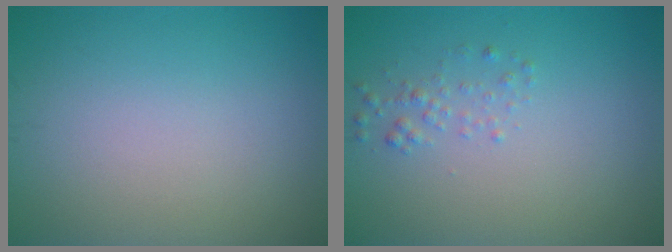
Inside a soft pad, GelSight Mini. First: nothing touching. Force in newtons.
{"total": 1.2, "press": 1.2, "slide": 0.1}